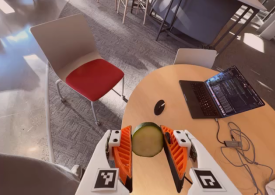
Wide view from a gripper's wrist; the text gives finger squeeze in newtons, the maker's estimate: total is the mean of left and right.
{"total": 9.9, "left": 10.1, "right": 9.8}